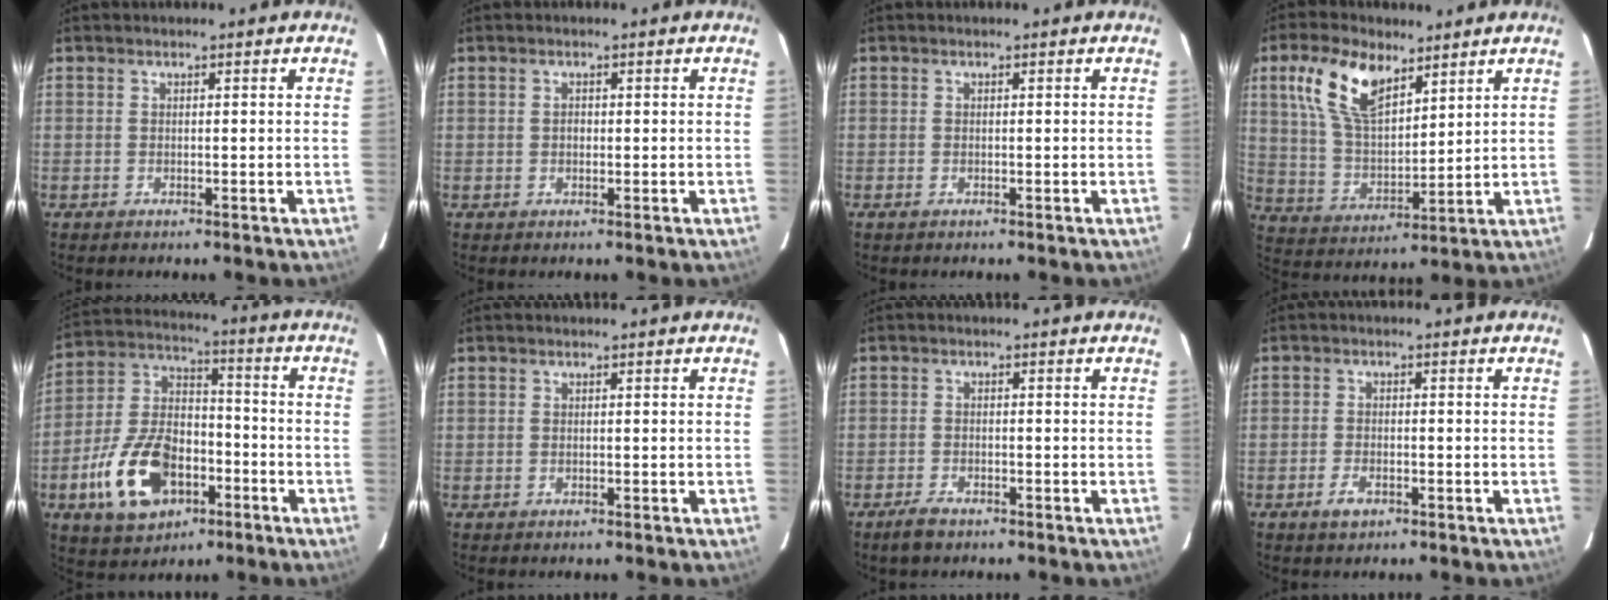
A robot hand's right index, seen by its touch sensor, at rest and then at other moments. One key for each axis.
{"total": 0.9, "fx": 0.0, "fy": 0.8, "fz": 0.3, "tx": -0.004, "ty": 0.003, "tz": -0.001}
{"total": 0.7, "fx": -0.5, "fy": 0.4, "fz": 0.2, "tx": -0.006, "ty": -0.002, "tz": -0.011}
{"total": 13.4, "fx": 7.4, "fy": 6.8, "fz": 9.0, "tx": -0.177, "ty": 0.021, "tz": 0.151}
{"total": 17.3, "fx": -7.1, "fy": 10.7, "fz": 11.6, "tx": -0.257, "ty": 0.016, "tz": -0.113}
{"total": 0.0}
{"total": 3.2, "fx": -2.5, "fy": 1.2, "fz": 1.6, "tx": -0.043, "ty": -0.003, "tz": -0.048}
{"total": 3.0, "fx": -1.8, "fy": 1.5, "fz": 1.9, "tx": -0.042, "ty": -0.001, "tz": -0.034}